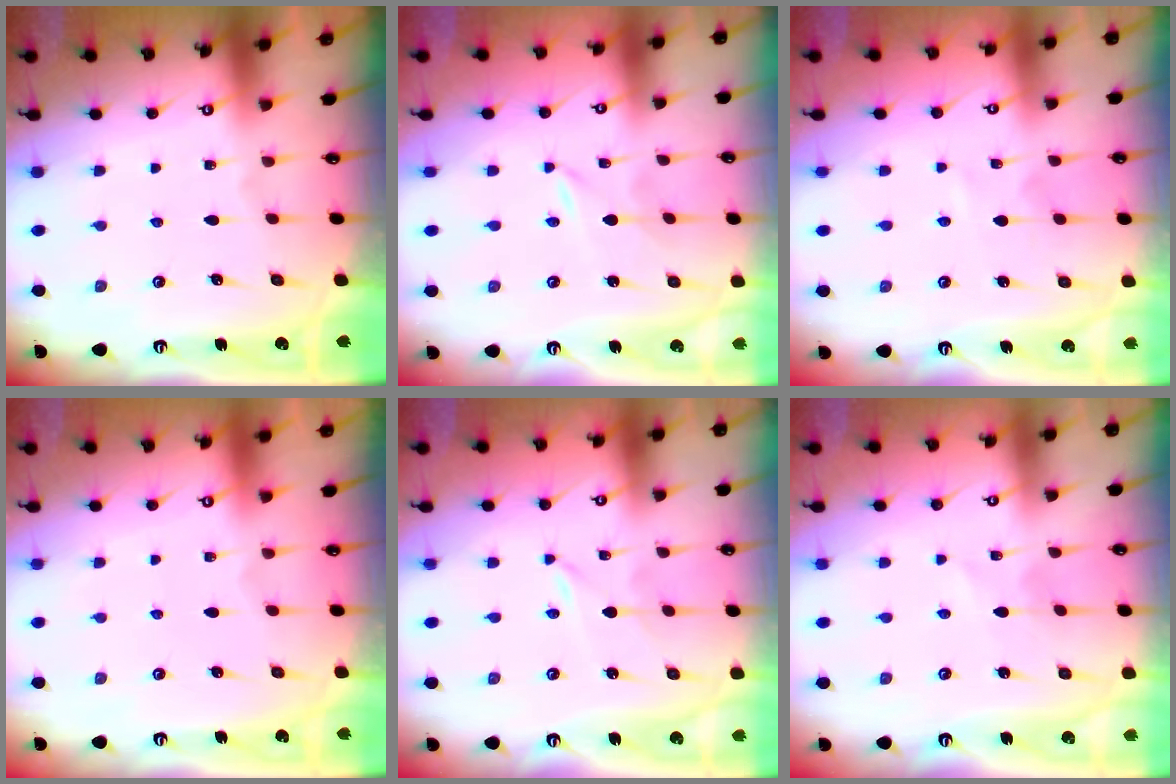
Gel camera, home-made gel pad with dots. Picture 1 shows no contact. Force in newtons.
{"total": 0.0}
{"total": 2.2, "press": 2.2, "slide": 0.2}
{"total": 0.0}
{"total": 0.0}
{"total": 1.8, "press": 1.8, "slide": 0.2}